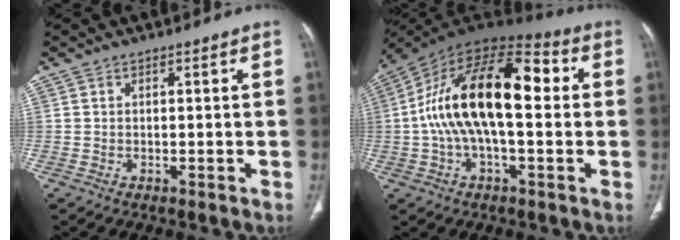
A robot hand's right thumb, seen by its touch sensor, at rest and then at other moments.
{"total": 21.4, "force": [1.5, 9.9, 18.9], "torque": [-0.325, 0.049, 0.013]}